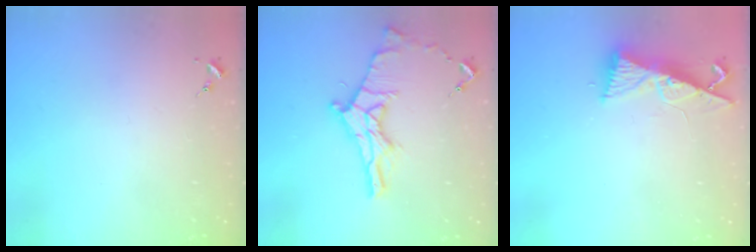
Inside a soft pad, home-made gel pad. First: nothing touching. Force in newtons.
{"total": 13.4, "press": 13.4, "slide": 0.6}
{"total": 9.0, "press": 9.0, "slide": 1.1}